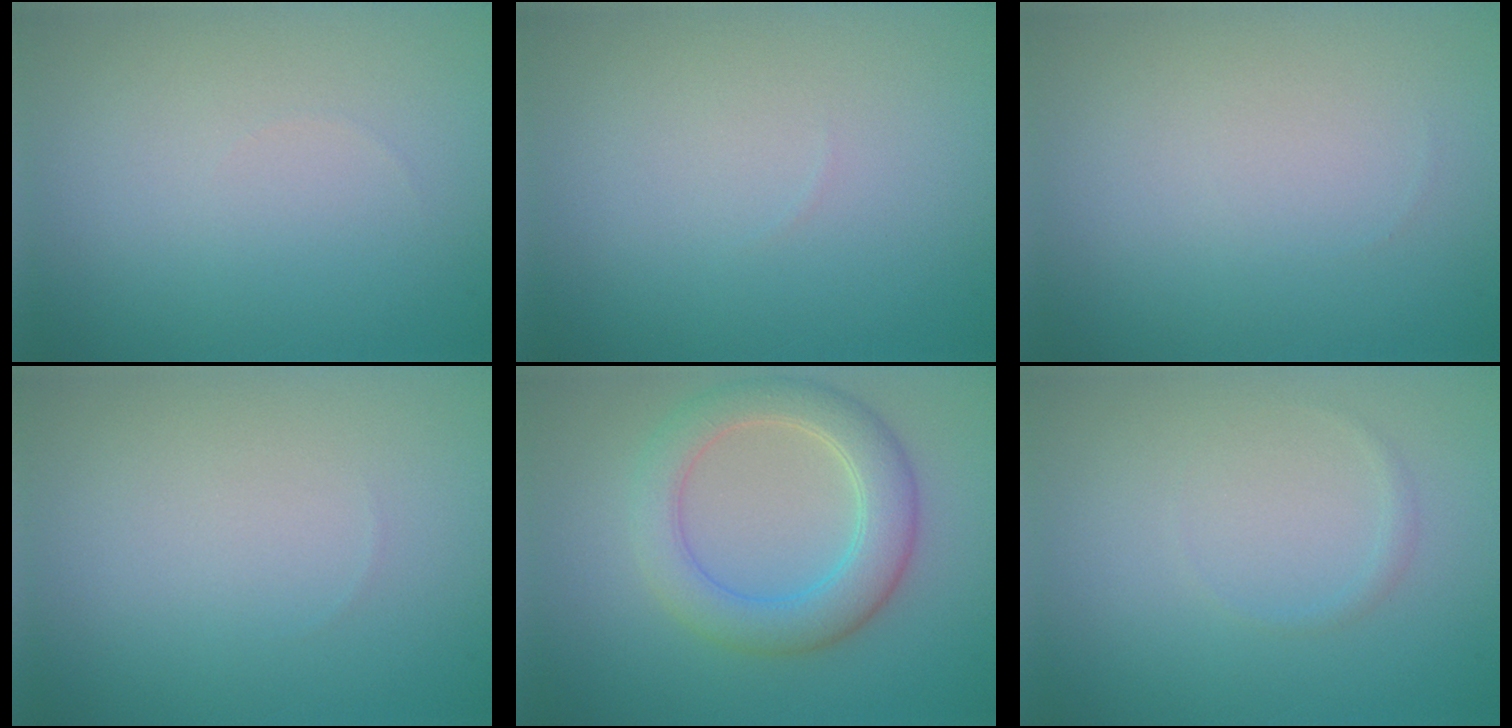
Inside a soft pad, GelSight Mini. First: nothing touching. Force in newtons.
{"total": 0.0}
{"total": 0.0}
{"total": 0.0}
{"total": 5.0, "press": 5.0, "slide": 0.1}
{"total": 0.6, "press": 0.6, "slide": 0.0}